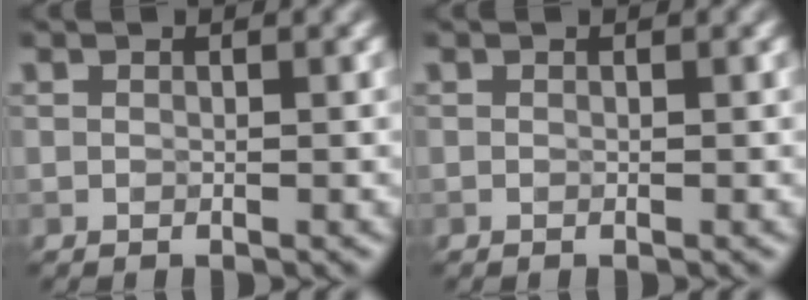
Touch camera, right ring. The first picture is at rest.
{"total": 0.0}